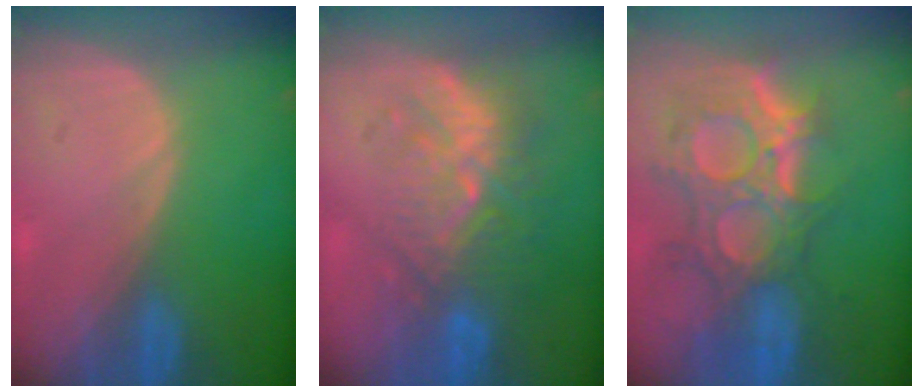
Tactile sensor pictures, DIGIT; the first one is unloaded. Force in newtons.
{"total": 9.2, "press": 8.8, "slide": 2.6}
{"total": 11.9, "press": 10.7, "slide": 5.2}